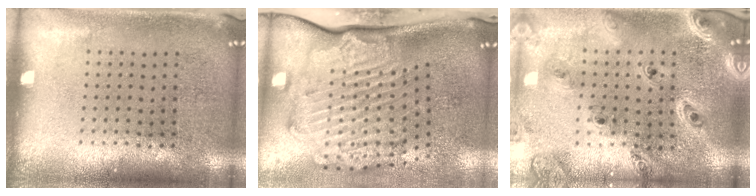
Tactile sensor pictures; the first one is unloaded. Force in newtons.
{"total": 3.1, "press": 2.4, "slide": 2.0}
{"total": 1.8, "press": 1.7, "slide": 0.4}